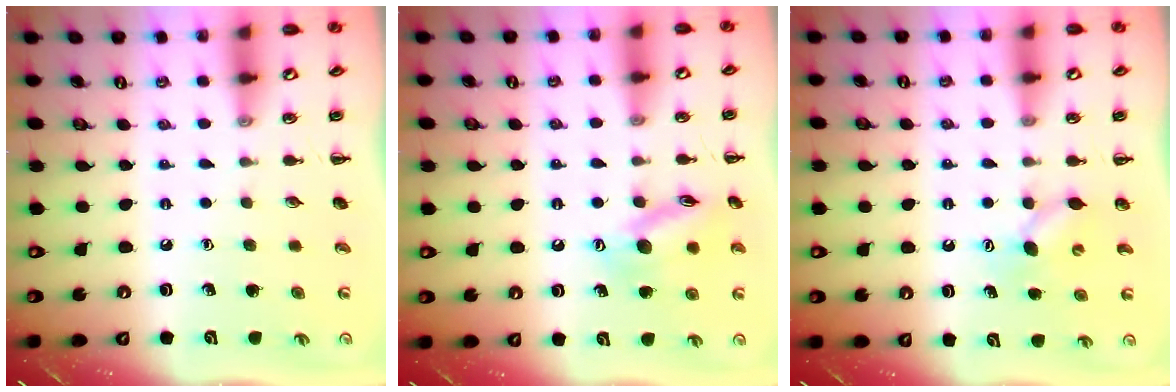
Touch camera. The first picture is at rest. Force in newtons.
{"total": 13.5, "press": 13.4, "slide": 1.2}
{"total": 4.5, "press": 4.4, "slide": 1.0}